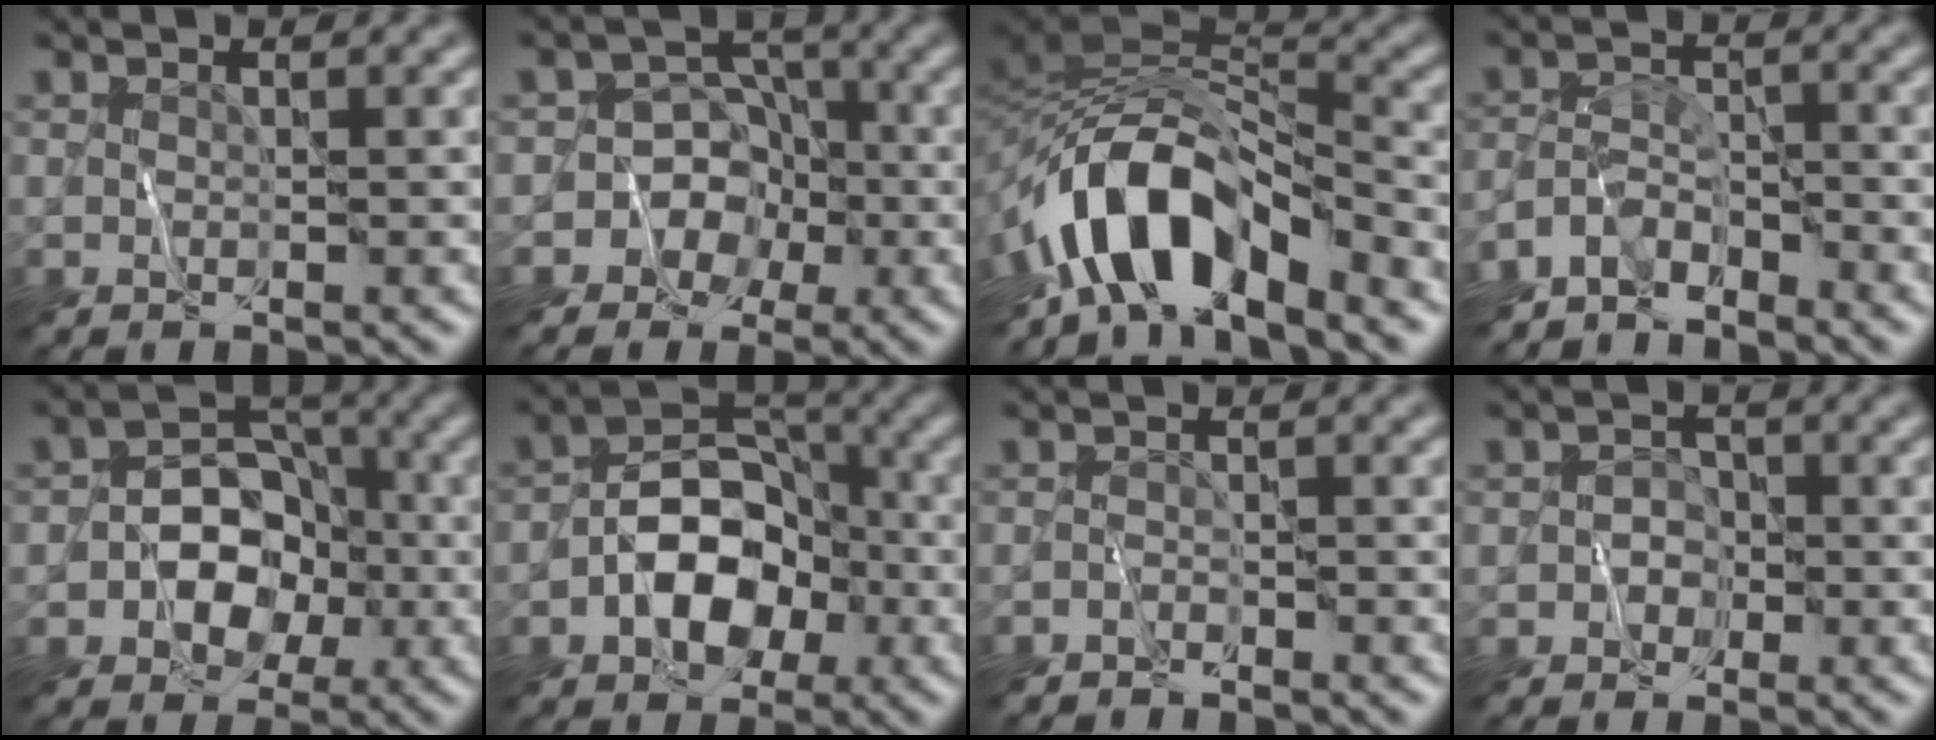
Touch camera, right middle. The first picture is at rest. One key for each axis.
{"total": 6.2, "fx": -2.8, "fy": 5.6, "fz": 0.4, "tx": 0.033, "ty": 0.015, "tz": -0.065}
{"total": 10.2, "fx": -5.8, "fy": 4.2, "fz": 7.2, "tx": -0.114, "ty": 0.014, "tz": -0.113}
{"total": 3.7, "fx": -3.2, "fy": 1.4, "fz": 1.2, "tx": -0.014, "ty": 0.000, "tz": -0.070}
{"total": 5.3, "fx": -1.1, "fy": 4.2, "fz": 3.0, "tx": -0.019, "ty": 0.008, "tz": -0.033}
{"total": 6.4, "fx": -2.0, "fy": 4.5, "fz": 4.2, "tx": -0.052, "ty": 0.010, "tz": -0.038}
{"total": 1.0, "fx": -1.0, "fy": 0.2, "fz": 0.1, "tx": 0.000, "ty": 0.004, "tz": -0.022}
{"total": 1.2, "fx": -0.3, "fy": 1.1, "fz": 0.4, "tx": 0.012, "ty": 0.006, "tz": -0.014}